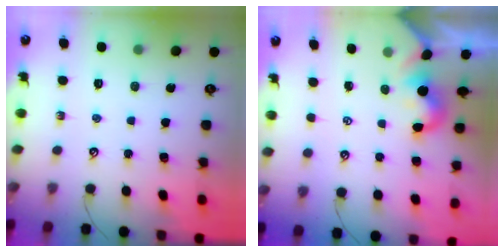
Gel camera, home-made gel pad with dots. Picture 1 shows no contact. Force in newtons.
{"total": 1.2, "press": 1.2, "slide": 0.2}